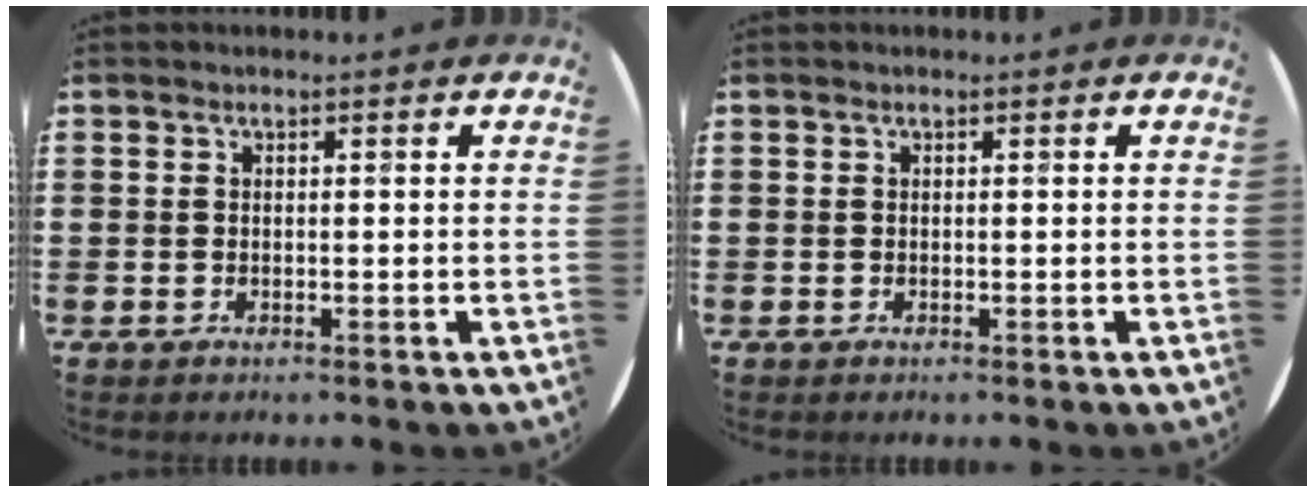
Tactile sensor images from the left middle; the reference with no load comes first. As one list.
[{"total": 0.0}]